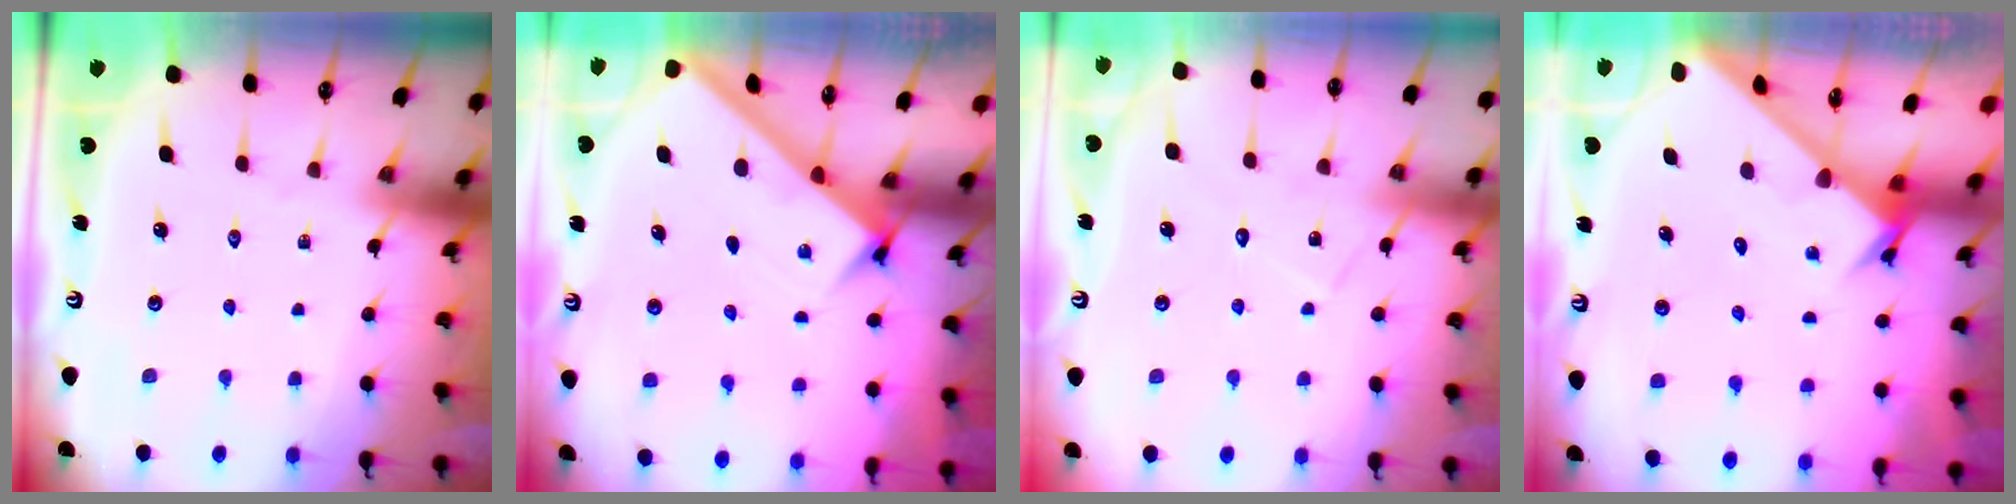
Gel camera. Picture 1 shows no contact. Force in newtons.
{"total": 2.6, "press": 2.6, "slide": 0.3}
{"total": 7.7, "press": 7.6, "slide": 0.6}
{"total": 2.7, "press": 2.7, "slide": 0.2}